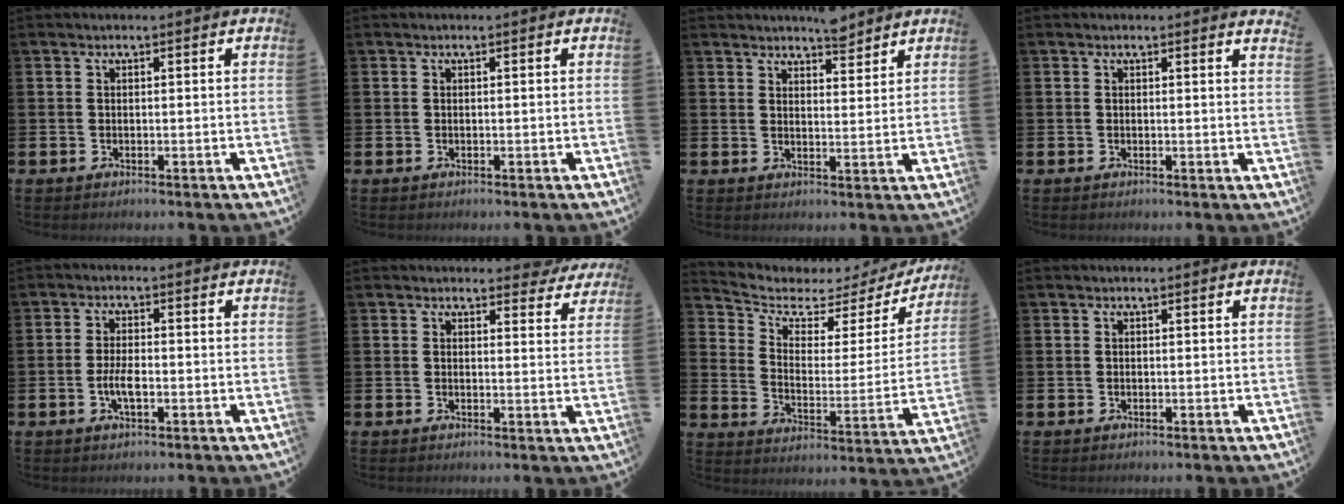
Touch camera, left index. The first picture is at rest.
{"total": 0.0}
{"total": 4.6, "force": [4.5, 0.8, 0.1], "torque": [0.005, -0.027, 0.083]}
{"total": 0.7, "force": [0.7, -0.1, 0.1], "torque": [0.006, -0.003, 0.011]}
{"total": 3.2, "force": [-0.8, 1.2, 2.9], "torque": [-0.047, 0.001, -0.017]}
{"total": 2.6, "force": [2.5, 0.8, 0.3], "torque": [0.005, -0.011, 0.040]}
{"total": 4.7, "force": [3.8, 2.3, 1.5], "torque": [-0.060, -0.035, 0.056]}
{"total": 0.0}